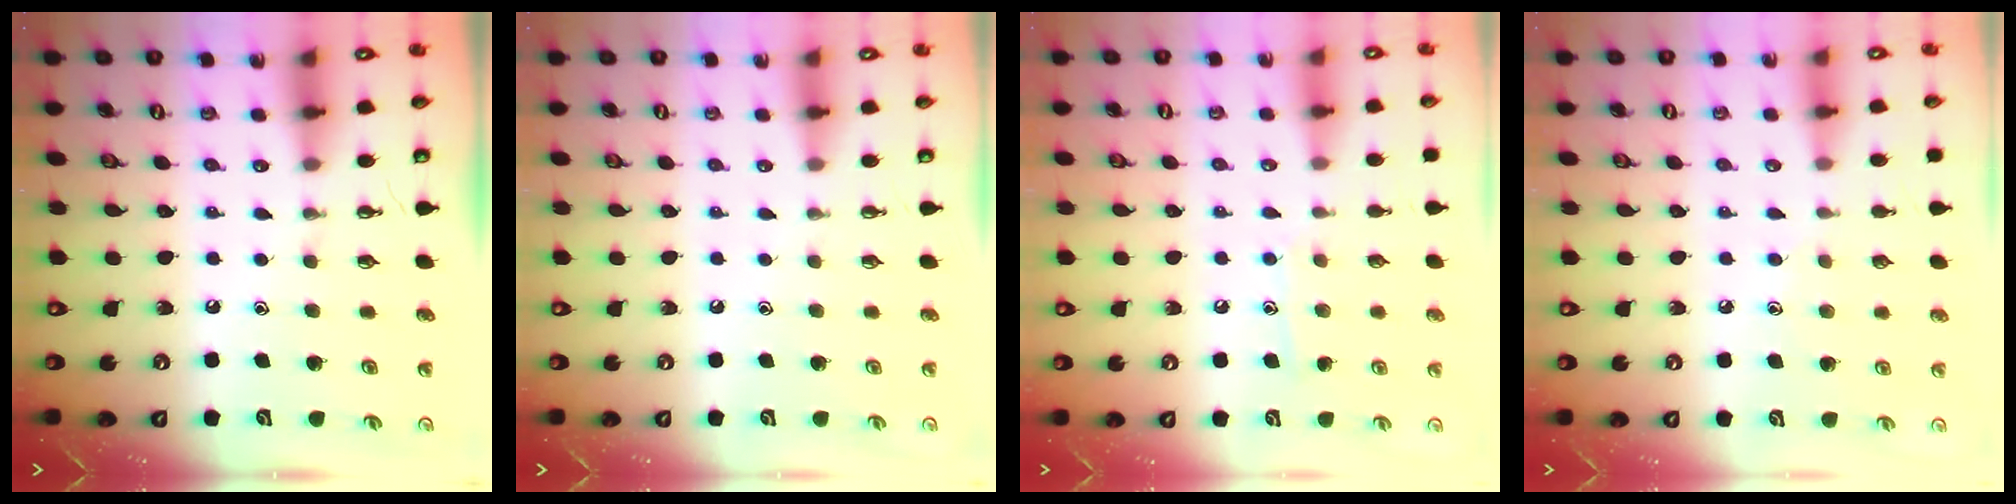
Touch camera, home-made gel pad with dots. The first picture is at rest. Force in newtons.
{"total": 0.0}
{"total": 6.8, "press": 6.8, "slide": 0.4}
{"total": 5.2, "press": 5.2, "slide": 0.6}